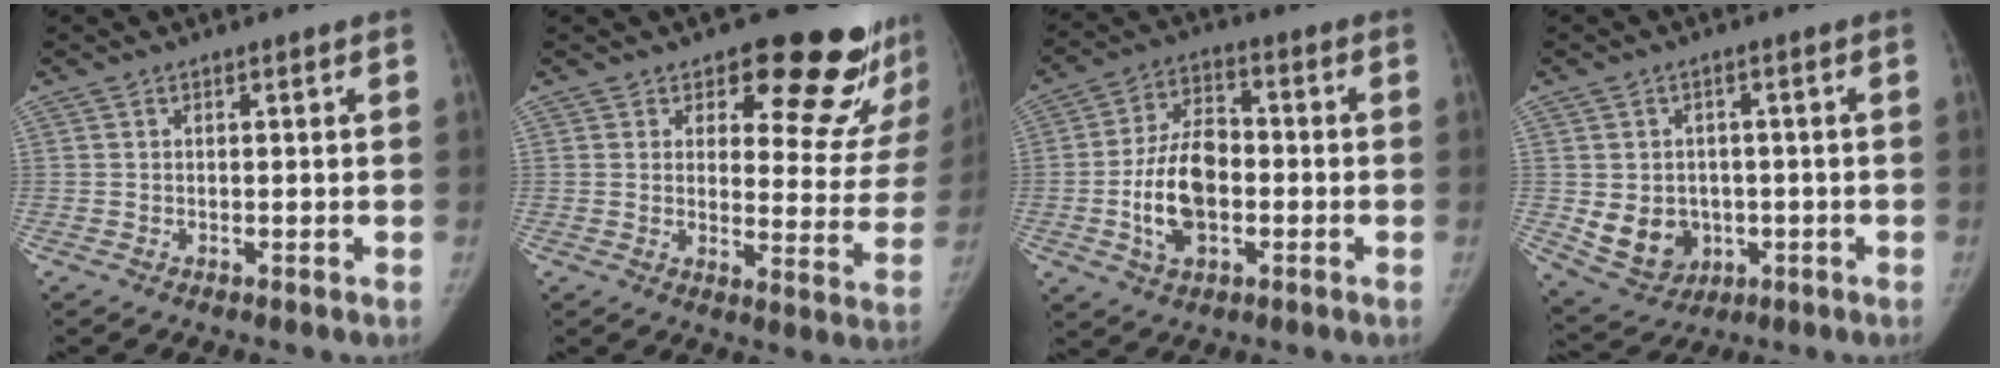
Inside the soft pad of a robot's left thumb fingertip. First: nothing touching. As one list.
[{"total": 17.7, "force": [14.3, 6.9, 7.8], "torque": [-0.033, -0.113, 0.161]}, {"total": 12.6, "force": [-2.4, 7.7, 9.7], "torque": [-0.160, 0.019, -0.045]}, {"total": 9.1, "force": [-1.5, 7.7, 4.6], "torque": [-0.046, 0.004, -0.002]}]